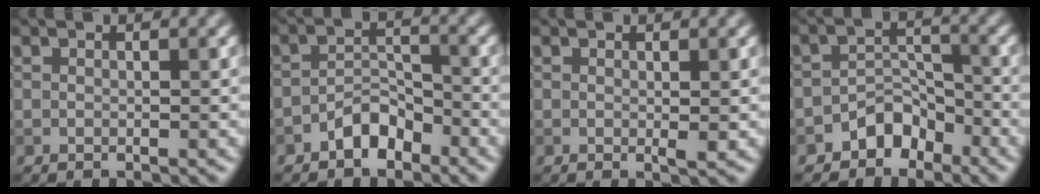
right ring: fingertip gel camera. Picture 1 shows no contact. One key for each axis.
{"total": 2.9, "fx": -2.1, "fy": 1.4, "fz": 1.3, "tx": -0.018, "ty": 0.014, "tz": -0.040}
{"total": 0.8, "fx": 0.0, "fy": 0.0, "fz": 0.8, "tx": -0.009, "ty": -0.003, "tz": -0.001}
{"total": 3.2, "fx": -2.3, "fy": 2.0, "fz": 1.0, "tx": -0.004, "ty": 0.014, "tz": -0.042}